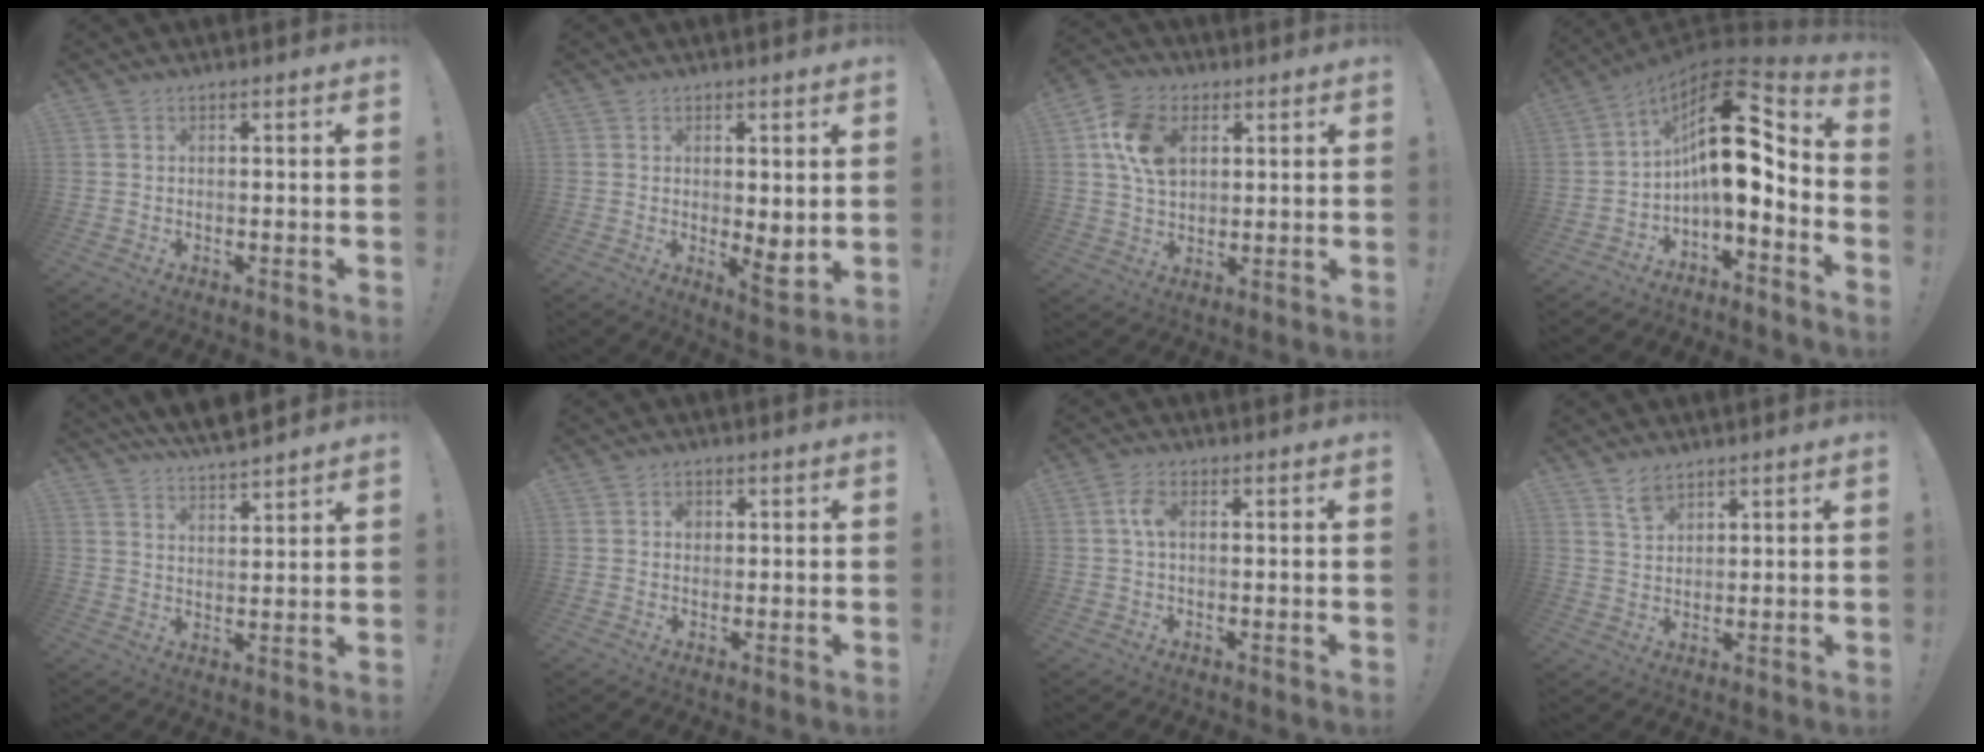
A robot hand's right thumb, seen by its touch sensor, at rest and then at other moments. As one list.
[{"total": 4.9, "force": [0.4, 2.1, 4.4], "torque": [-0.040, -0.020, 0.011]}, {"total": 13.3, "force": [4.3, 9.1, 8.7], "torque": [-0.151, 0.006, 0.084]}, {"total": 18.2, "force": [3.2, 8.0, 16.0], "torque": [-0.267, -0.015, 0.055]}, {"total": 6.9, "force": [6.4, 1.3, 2.0], "torque": [-0.046, -0.049, 0.117]}, {"total": 1.8, "force": [0.4, 1.5, 0.8], "torque": [0.000, -0.002, 0.004]}, {"total": 4.1, "force": [0.5, 2.1, 3.5], "torque": [-0.066, 0.004, 0.006]}, {"total": 4.2, "force": [3.4, 1.9, 1.4], "torque": [-0.018, -0.019, 0.064]}]